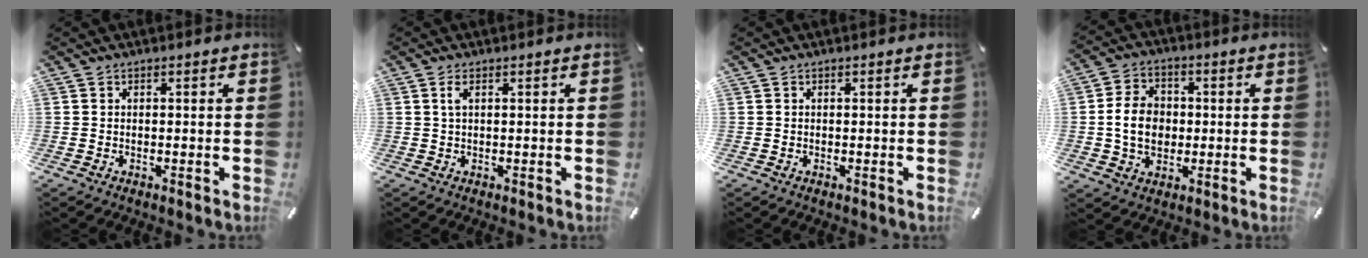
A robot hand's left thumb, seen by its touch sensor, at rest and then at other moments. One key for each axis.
{"total": 1.7, "fx": 0.5, "fy": 0.3, "fz": 1.6, "tx": -0.035, "ty": 0.002, "tz": 0.008}
{"total": 0.0}
{"total": 9.1, "fx": -0.2, "fy": 7.4, "fz": 5.2, "tx": -0.111, "ty": 0.010, "tz": -0.003}